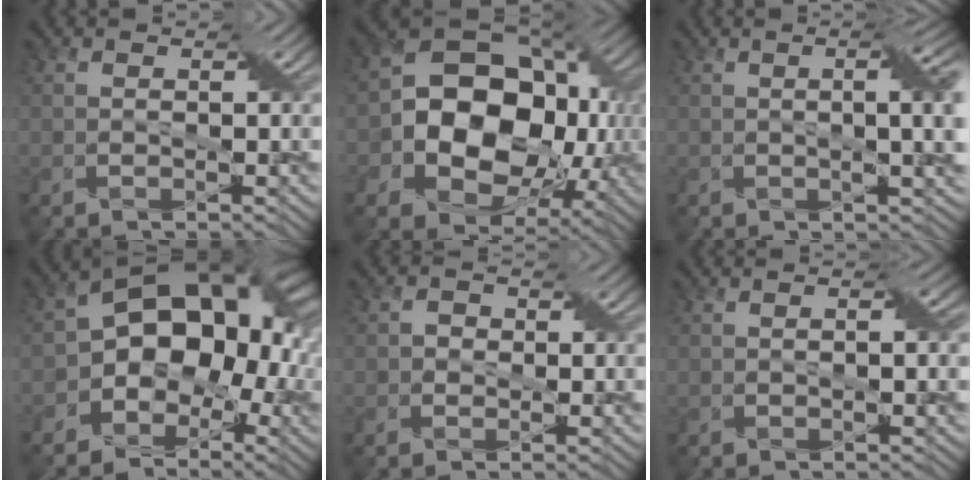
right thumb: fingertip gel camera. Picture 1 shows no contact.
{"total": 16.4, "force": [-1.2, 12.3, 10.7], "torque": [-0.165, -0.021, -0.015]}
{"total": 6.6, "force": [0.8, 1.8, 6.3], "torque": [-0.078, 0.012, 0.013]}
{"total": 14.5, "force": [-1.7, 10.6, 9.7], "torque": [-0.115, 0.007, -0.035]}
{"total": 1.3, "force": [-0.1, 1.3, 0.3], "torque": [-0.006, 0.002, -0.006]}
{"total": 1.5, "force": [0.1, 0.2, 1.5], "torque": [-0.022, 0.005, 0.001]}